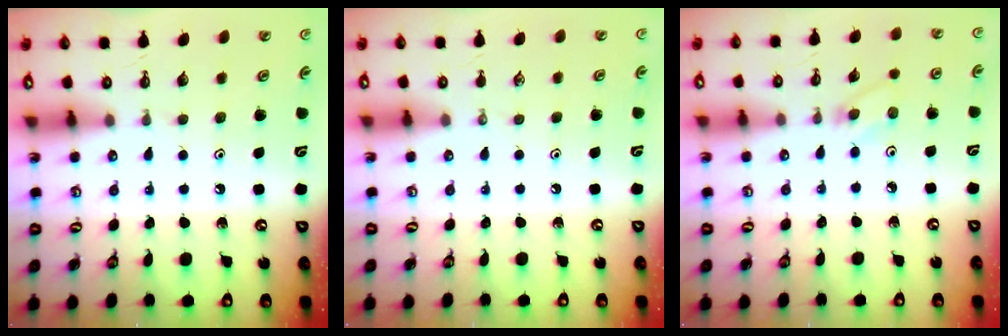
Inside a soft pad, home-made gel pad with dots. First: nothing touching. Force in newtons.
{"total": 0.0}
{"total": 3.0, "press": 3.0, "slide": 0.4}